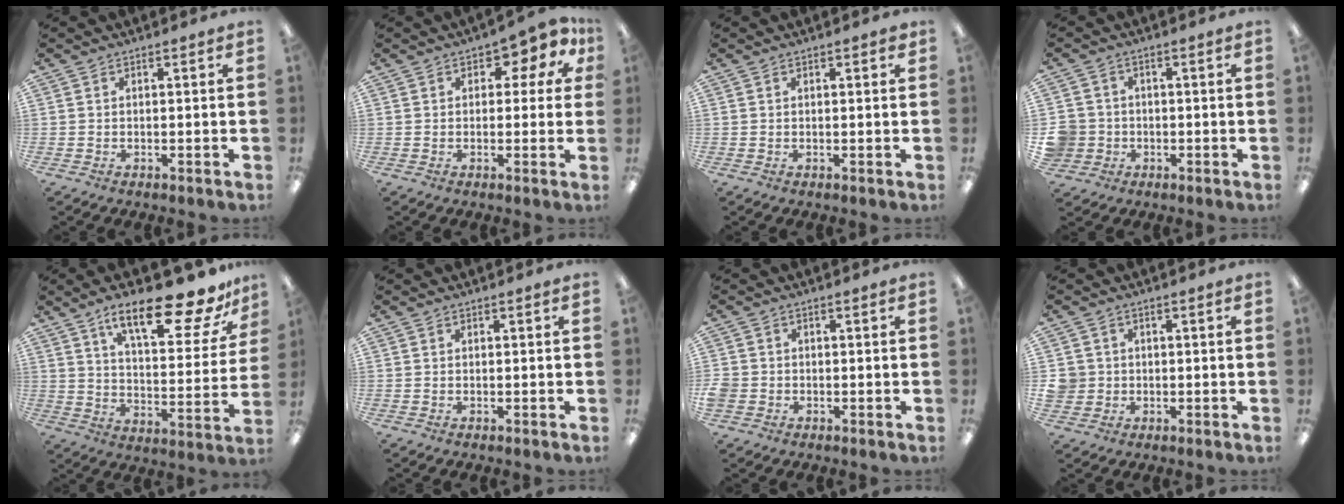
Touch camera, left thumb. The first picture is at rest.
{"total": 6.1, "force": [2.7, 3.5, 4.2], "torque": [-0.047, -0.011, 0.043]}
{"total": 0.9, "force": [0.6, 0.3, 0.5], "torque": [-0.004, -0.001, 0.009]}
{"total": 5.1, "force": [-0.9, 5.0, 0.8], "torque": [-0.026, 0.009, -0.018]}
{"total": 20.7, "force": [14.5, 5.7, 13.7], "torque": [-0.213, -0.086, 0.235]}
{"total": 0.0}
{"total": 2.6, "force": [-0.8, 2.4, 0.7], "torque": [-0.009, 0.004, -0.015]}
{"total": 4.0, "force": [0.0, 3.9, 0.3], "torque": [-0.005, 0.007, 0.001]}